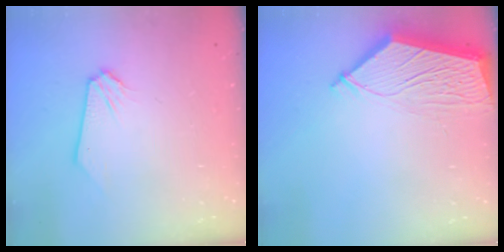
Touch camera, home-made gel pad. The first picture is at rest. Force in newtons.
{"total": 8.1, "press": 8.0, "slide": 1.1}